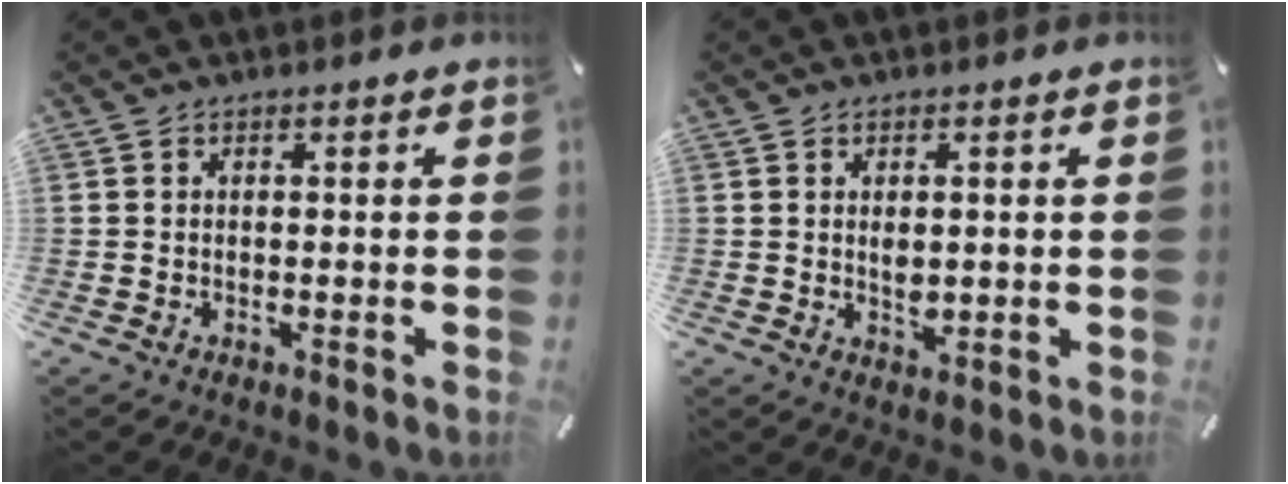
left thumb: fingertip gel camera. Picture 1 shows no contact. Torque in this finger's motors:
{"motor_torque": [0.37, 0.36, 0.19, -0.48, 0.00]}